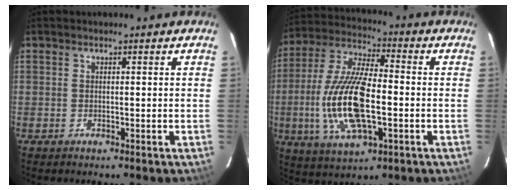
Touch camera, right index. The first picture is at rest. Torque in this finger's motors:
{"motor_torque": [2.14, 0.00, 1.05, 0.21]}